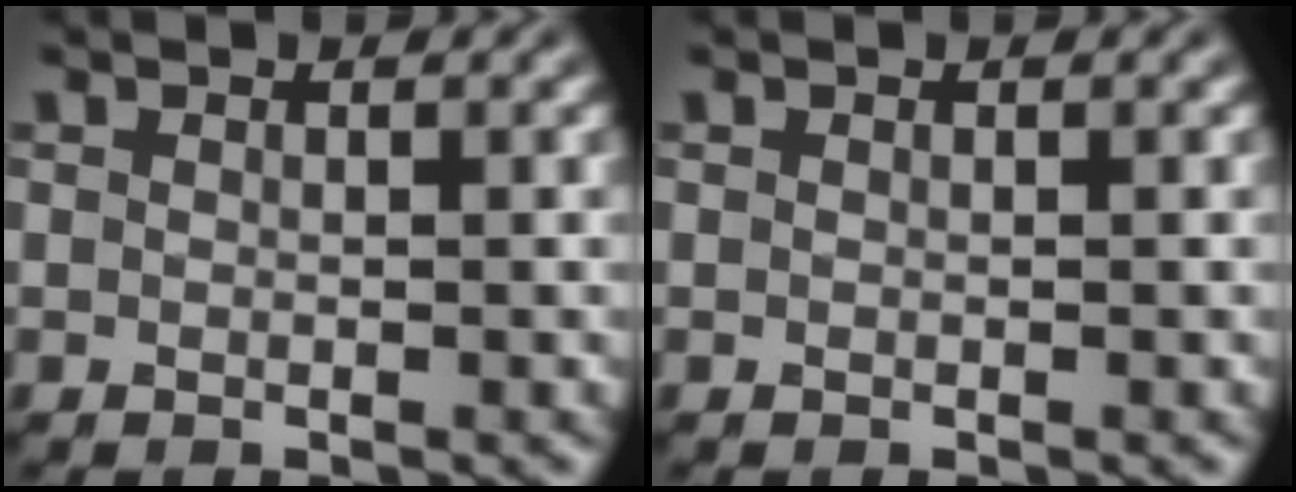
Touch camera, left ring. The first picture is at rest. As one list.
[{"total": 0.0}]